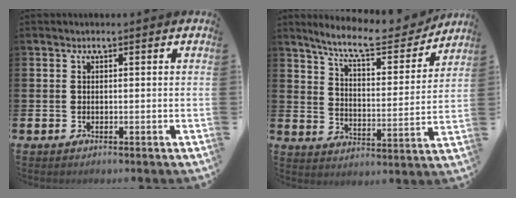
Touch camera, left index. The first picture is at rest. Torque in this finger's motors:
{"motor_torque": [1.07, -1.08, 0.35, 0.10]}